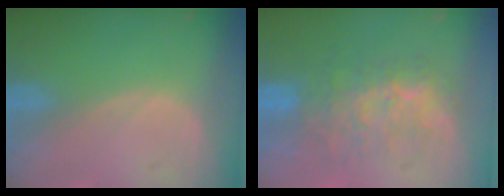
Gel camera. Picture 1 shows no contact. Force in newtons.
{"total": 8.0, "press": 7.8, "slide": 1.5}